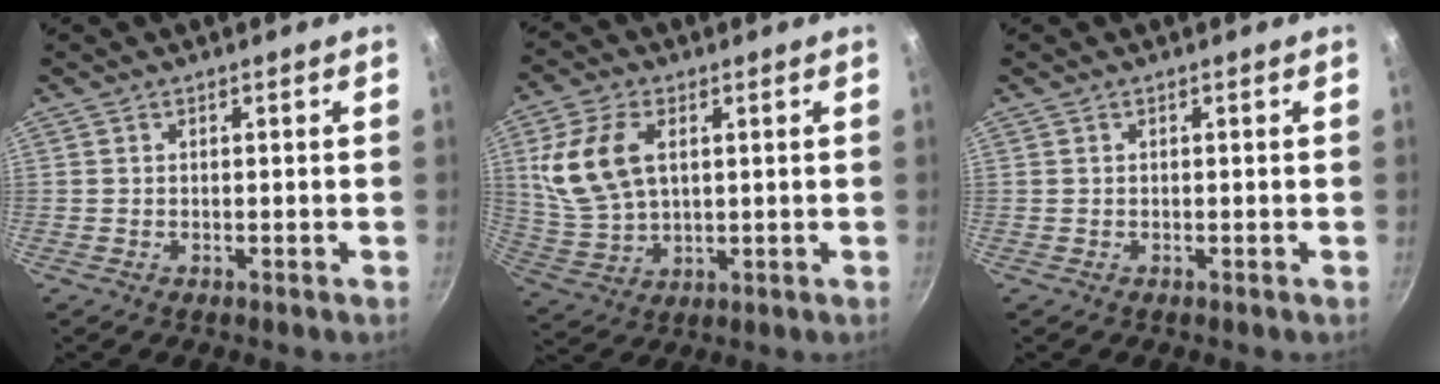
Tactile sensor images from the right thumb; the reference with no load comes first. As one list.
[{"total": 12.5, "force": [3.2, 7.6, 9.5], "torque": [-0.179, -0.006, 0.072]}, {"total": 0.0}]